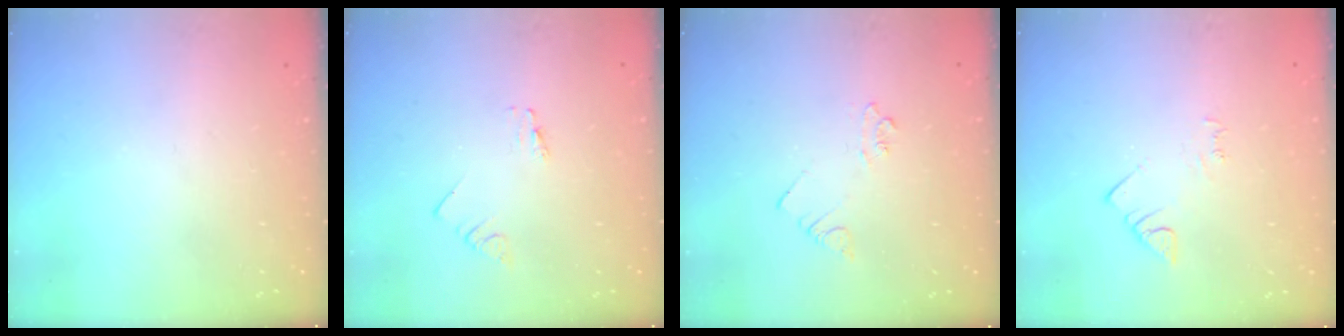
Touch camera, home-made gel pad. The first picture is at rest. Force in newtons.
{"total": 0.0}
{"total": 4.0, "press": 4.0, "slide": 0.4}
{"total": 2.9, "press": 2.9, "slide": 0.5}